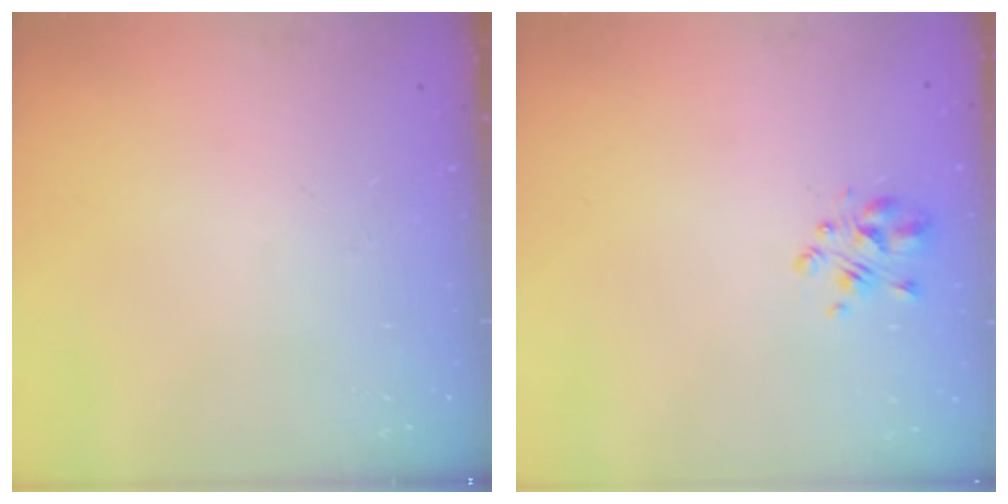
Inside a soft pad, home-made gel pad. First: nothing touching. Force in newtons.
{"total": 2.5, "press": 2.4, "slide": 0.8}